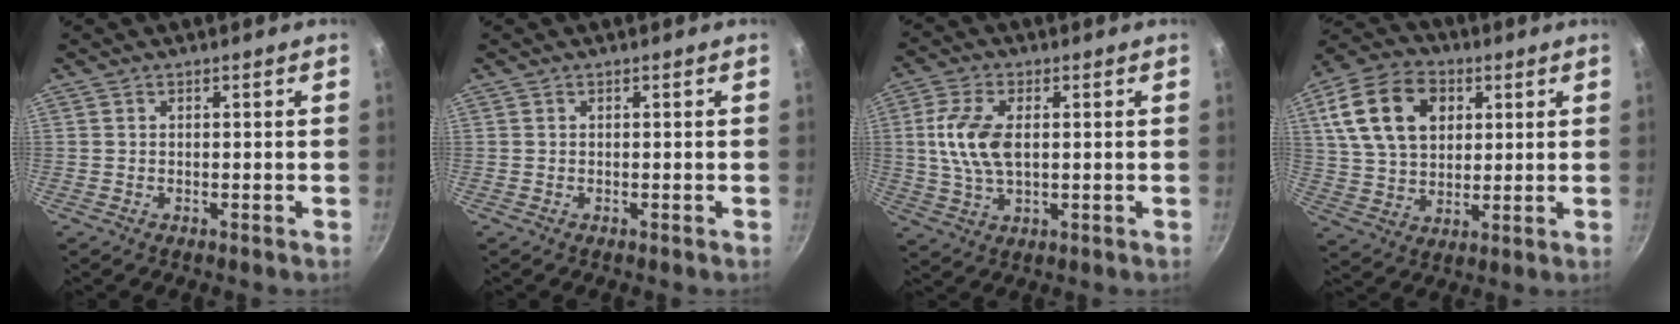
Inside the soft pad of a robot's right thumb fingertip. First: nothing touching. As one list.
[{"total": 0.0}, {"total": 9.8, "force": [1.1, 5.3, 8.2], "torque": [-0.164, 0.004, 0.020]}, {"total": 16.8, "force": [5.4, 11.6, 10.9], "torque": [-0.181, 0.003, 0.093]}]